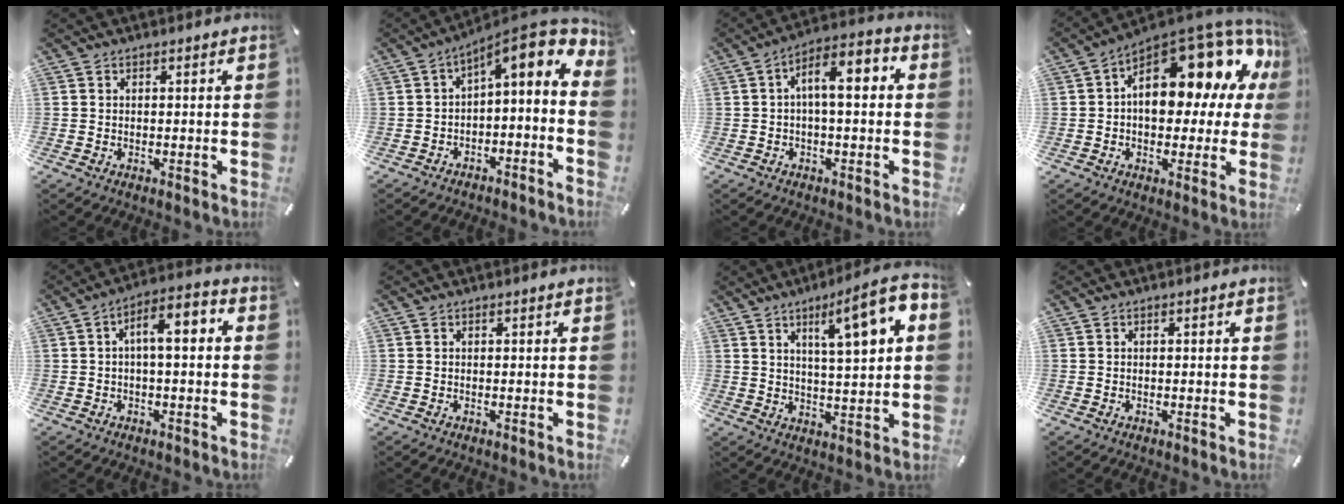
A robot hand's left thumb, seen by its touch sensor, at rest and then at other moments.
{"total": 8.7, "force": [4.4, 3.5, 6.6], "torque": [-0.088, -0.048, 0.072]}
{"total": 8.4, "force": [0.9, 3.6, 7.6], "torque": [-0.126, 0.004, 0.011]}
{"total": 20.9, "force": [7.8, 11.4, 15.8], "torque": [-0.205, -0.065, 0.134]}
{"total": 7.1, "force": [0.4, 3.0, 6.4], "torque": [-0.106, 0.008, 0.001]}
{"total": 0.0}
{"total": 13.6, "force": [5.7, 3.4, 11.8], "torque": [-0.173, -0.025, 0.086]}
{"total": 0.0}